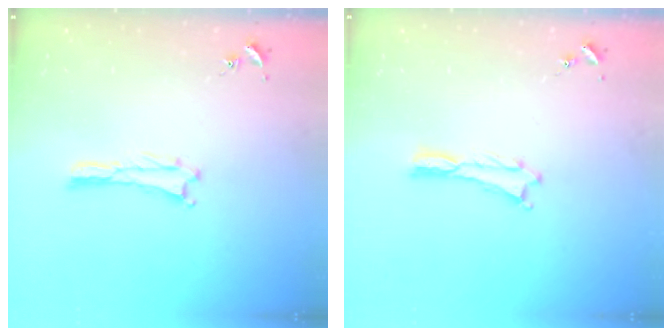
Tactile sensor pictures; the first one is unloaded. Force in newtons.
{"total": 0.0}